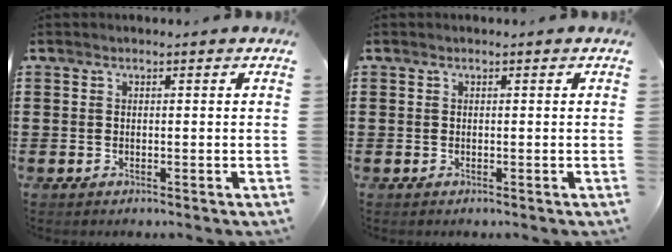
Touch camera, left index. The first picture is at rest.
{"total": 0.0}